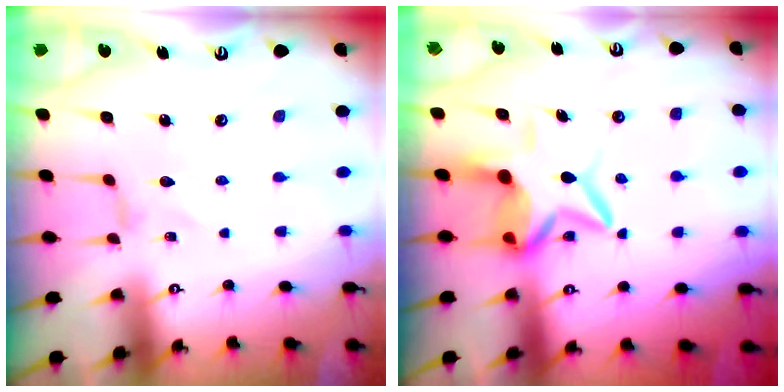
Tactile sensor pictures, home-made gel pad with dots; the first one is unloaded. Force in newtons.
{"total": 8.8, "press": 8.8, "slide": 1.1}